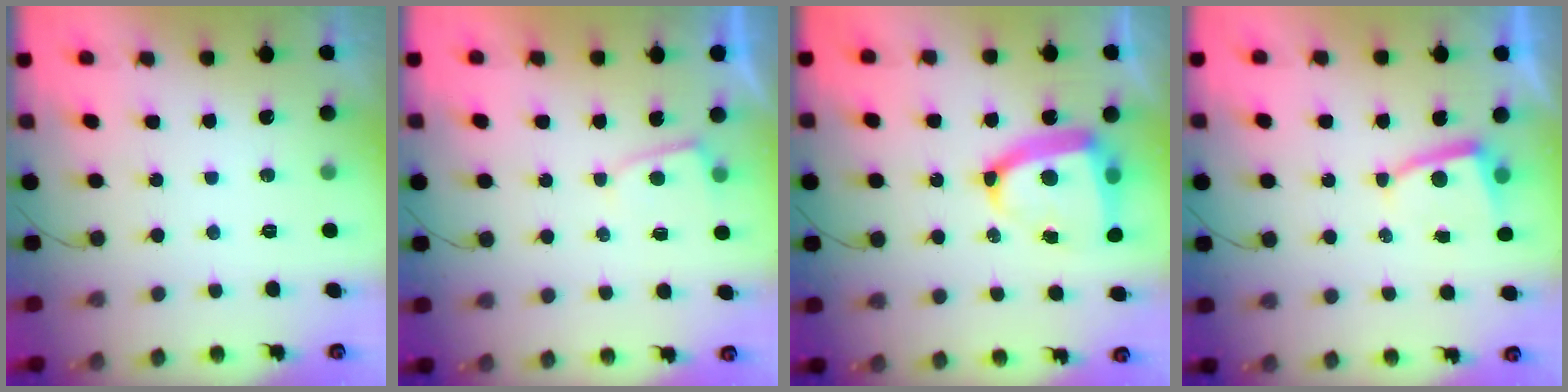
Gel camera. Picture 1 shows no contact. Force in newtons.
{"total": 2.3, "press": 2.2, "slide": 0.3}
{"total": 14.6, "press": 14.5, "slide": 1.7}
{"total": 4.0, "press": 3.9, "slide": 0.5}